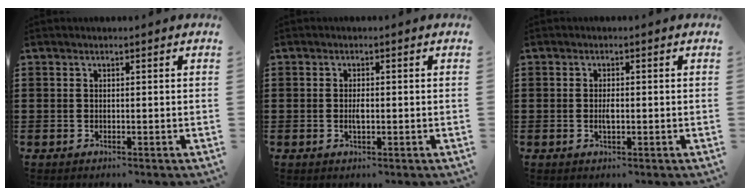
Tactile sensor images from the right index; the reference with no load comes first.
{"total": 1.9, "force": [-0.2, 0.6, 1.8], "torque": [-0.033, 0.000, -0.004]}
{"total": 1.9, "force": [-0.2, 0.6, 1.8], "torque": [-0.041, -0.002, -0.007]}